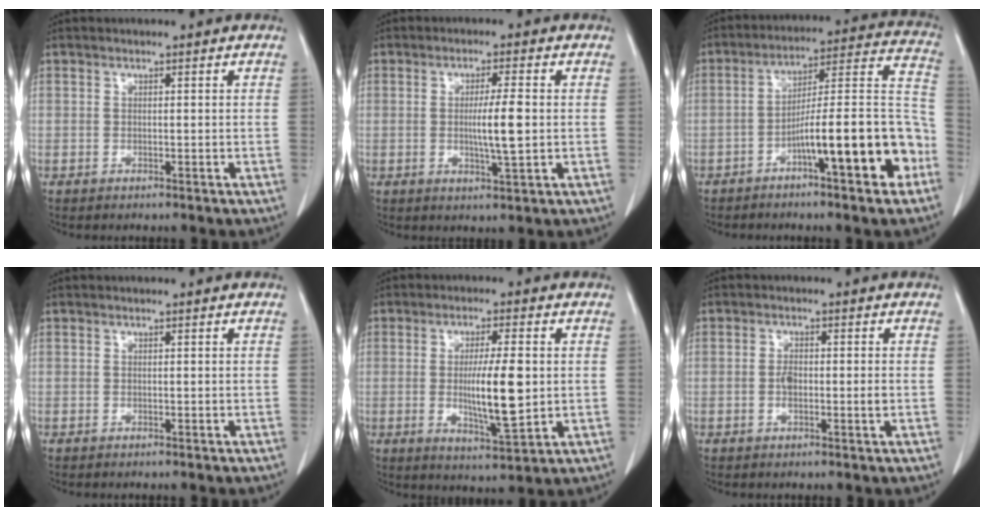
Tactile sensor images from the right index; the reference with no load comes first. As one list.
[{"total": 5.6, "force": [-0.2, 0.1, 5.6], "torque": [-0.097, -0.007, -0.002]}, {"total": 16.5, "force": [-6.8, 2.1, 14.8], "torque": [-0.215, 0.030, -0.104]}, {"total": 0.0}, {"total": 9.3, "force": [-0.1, 1.5, 9.2], "torque": [-0.153, -0.010, 0.001]}, {"total": 3.1, "force": [-0.4, 0.9, 3.0], "torque": [-0.062, 0.000, -0.008]}]